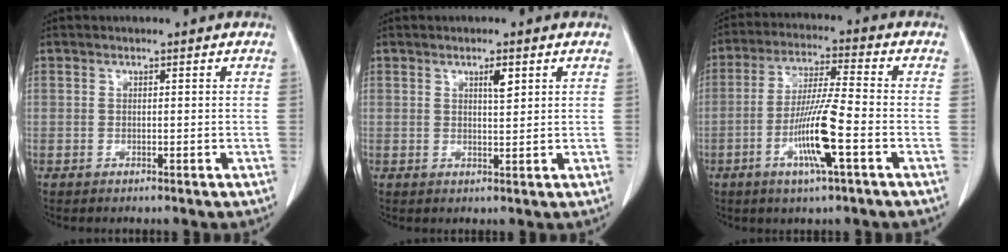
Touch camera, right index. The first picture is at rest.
{"total": 2.4, "force": [1.2, 0.4, 2.0], "torque": [-0.034, -0.002, 0.019]}
{"total": 10.5, "force": [-3.6, 0.1, 9.9], "torque": [-0.193, -0.010, -0.071]}